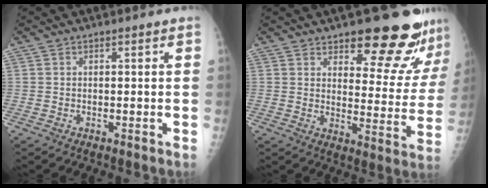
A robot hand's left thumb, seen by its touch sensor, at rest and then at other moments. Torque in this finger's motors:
{"motor_torque": [1.01, 1.03, 0.44, -0.30, 0.00]}